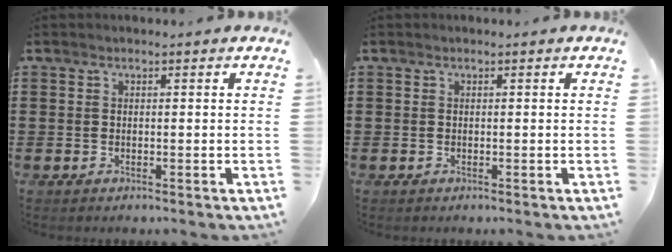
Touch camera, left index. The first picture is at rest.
{"total": 0.0}